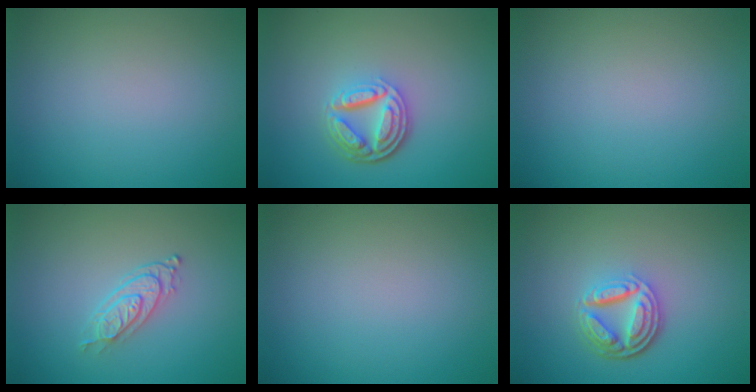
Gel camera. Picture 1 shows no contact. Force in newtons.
{"total": 4.7, "press": 3.5, "slide": 3.2}
{"total": 0.0}
{"total": 2.5, "press": 2.0, "slide": 1.5}
{"total": 0.0}
{"total": 4.7, "press": 3.5, "slide": 3.2}